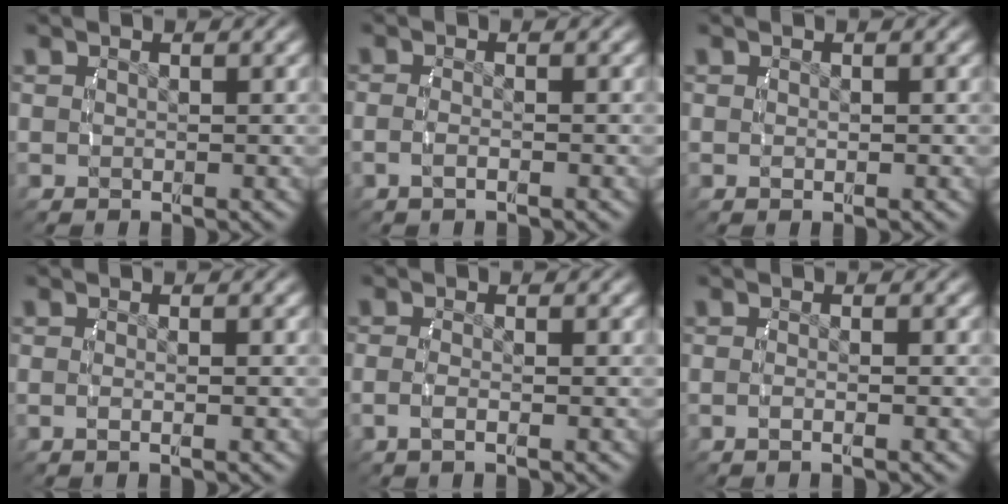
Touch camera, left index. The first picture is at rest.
{"total": 1.5, "force": [-1.0, 0.2, 1.1], "torque": [-0.032, -0.006, -0.016]}
{"total": 0.7, "force": [-0.1, 0.5, 0.4], "torque": [-0.016, -0.006, -0.001]}
{"total": 1.1, "force": [-0.6, -0.1, 0.9], "torque": [-0.025, -0.006, -0.008]}
{"total": 1.7, "force": [-0.9, 0.2, 1.4], "torque": [-0.041, -0.009, -0.011]}
{"total": 1.4, "force": [-1.0, -0.1, 1.0], "torque": [-0.027, -0.006, -0.015]}